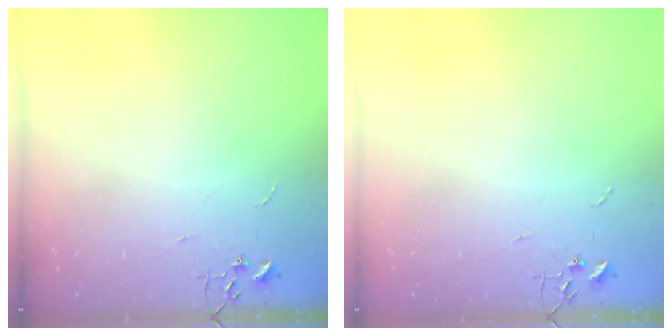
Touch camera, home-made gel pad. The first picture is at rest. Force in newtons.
{"total": 0.0}